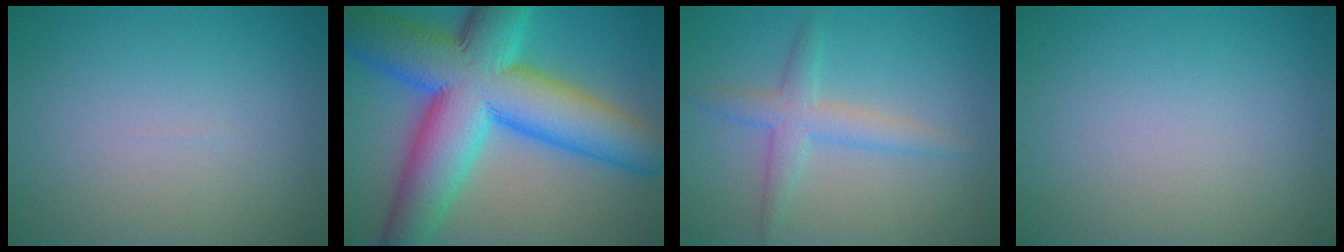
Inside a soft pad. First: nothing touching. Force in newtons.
{"total": 16.0, "press": 16.0, "slide": 0.4}
{"total": 3.0, "press": 3.0, "slide": 0.1}
{"total": 0.0}